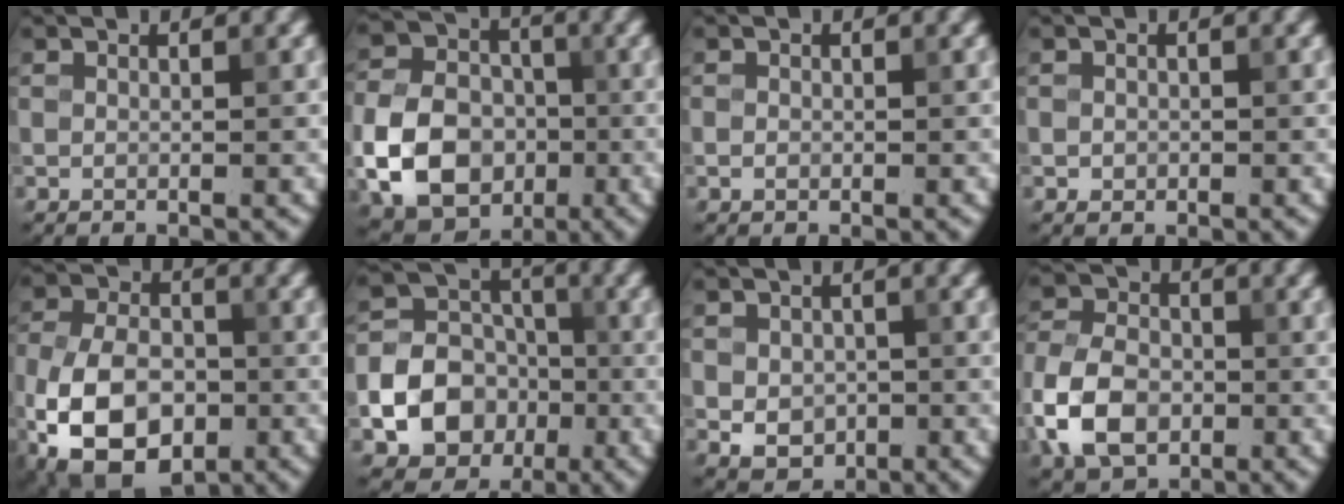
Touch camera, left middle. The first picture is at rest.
{"total": 9.0, "force": [-2.5, 6.9, 5.3], "torque": [-0.106, -0.005, -0.054]}
{"total": 0.7, "force": [-0.2, 0.6, 0.4], "torque": [-0.003, -0.002, -0.004]}
{"total": 0.7, "force": [-0.2, 0.6, 0.3], "torque": [-0.001, -0.004, -0.004]}
{"total": 10.8, "force": [-4.0, 6.9, 7.4], "torque": [-0.160, -0.020, -0.080]}
{"total": 9.9, "force": [-3.1, 8.4, 4.3], "torque": [-0.070, -0.020, -0.075]}
{"total": 3.2, "force": [-0.6, 2.5, 1.9], "torque": [-0.032, -0.007, -0.010]}
{"total": 7.9, "force": [-2.7, 5.4, 5.0], "torque": [-0.113, 0.000, -0.067]}